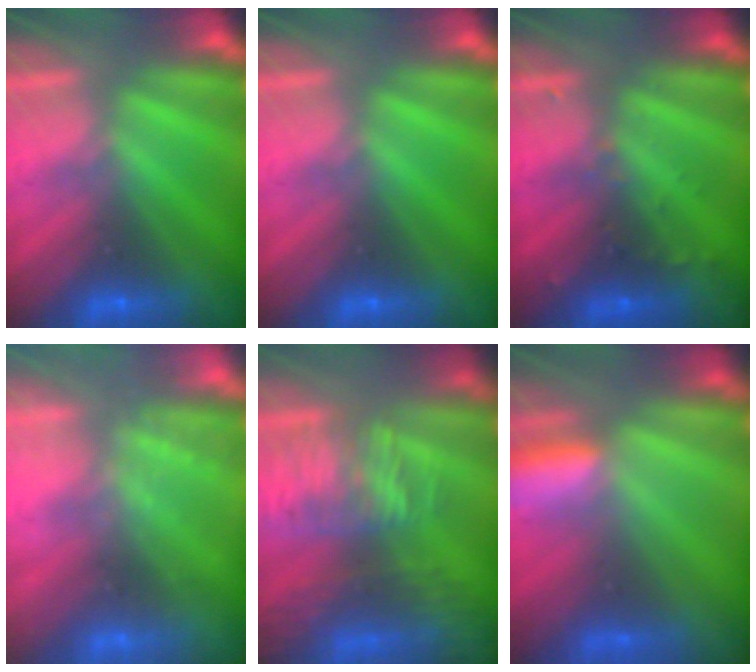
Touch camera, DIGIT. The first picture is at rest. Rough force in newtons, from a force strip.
{"total": 0.0}
{"total": 2.9}
{"total": 2.2}
{"total": 8.9}
{"total": 3.3}